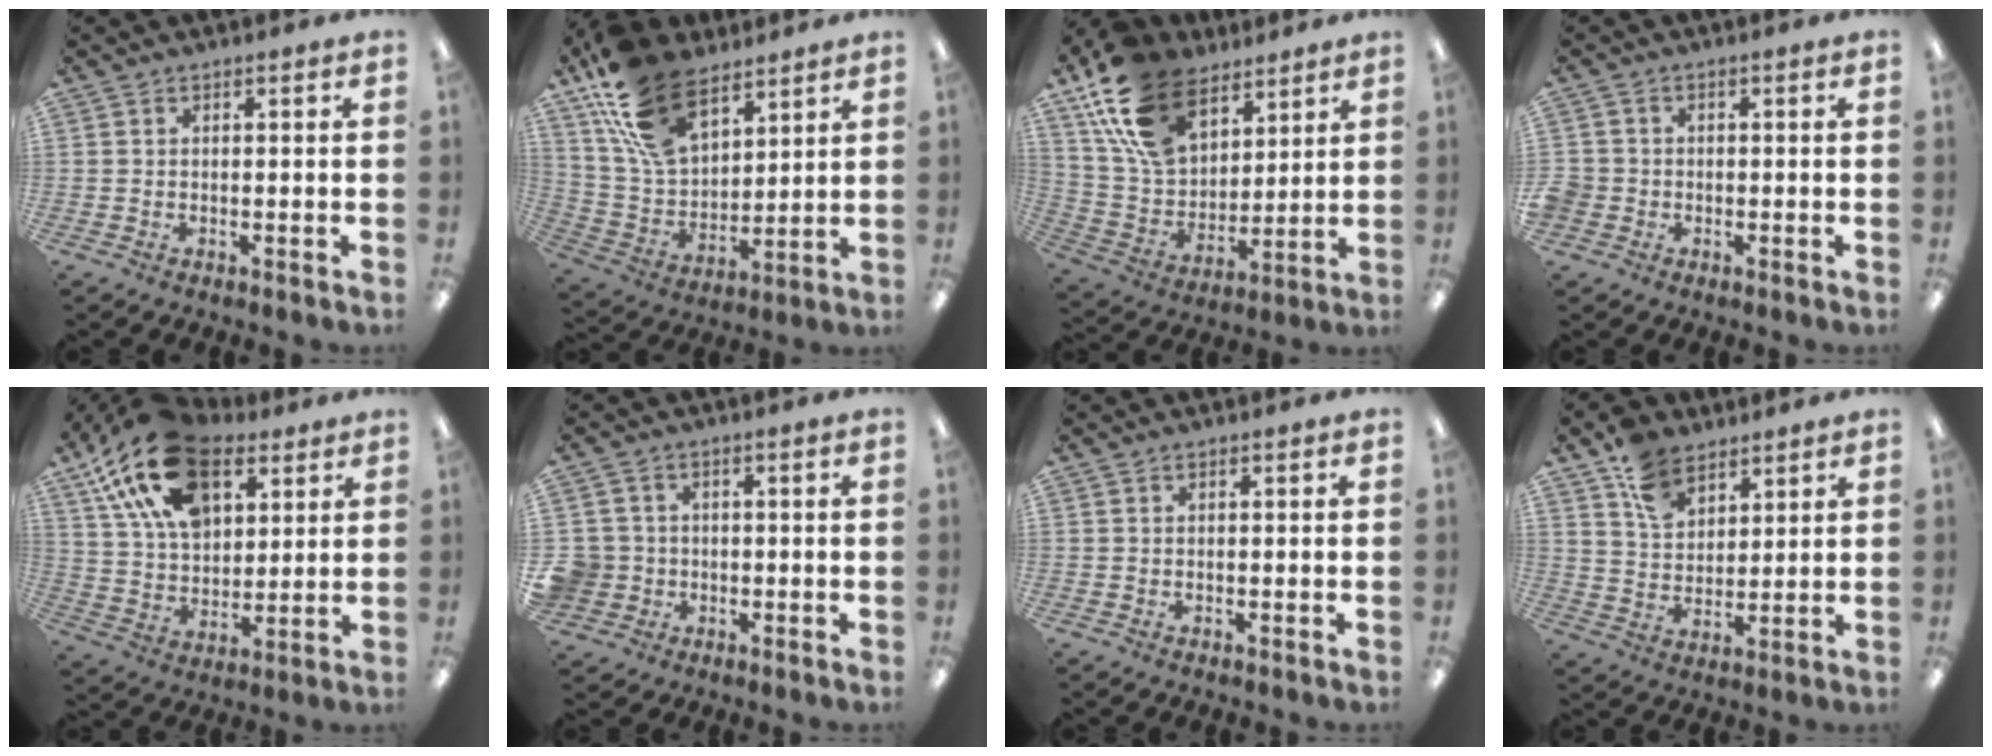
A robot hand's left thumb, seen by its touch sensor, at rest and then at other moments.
{"total": 19.3, "force": [11.9, 10.9, 10.6], "torque": [-0.219, -0.045, 0.224]}
{"total": 19.3, "force": [11.9, 11.8, 9.5], "torque": [-0.199, -0.040, 0.229]}
{"total": 3.1, "force": [-0.7, 2.9, 0.7], "torque": [-0.011, 0.007, -0.013]}
{"total": 22.3, "force": [12.2, 12.9, 13.5], "torque": [-0.266, -0.038, 0.220]}
{"total": 5.7, "force": [-0.6, 5.5, 1.1], "torque": [-0.043, 0.016, -0.008]}
{"total": 0.0}
{"total": 9.8, "force": [6.6, 6.1, 3.8], "torque": [-0.076, -0.022, 0.127]}